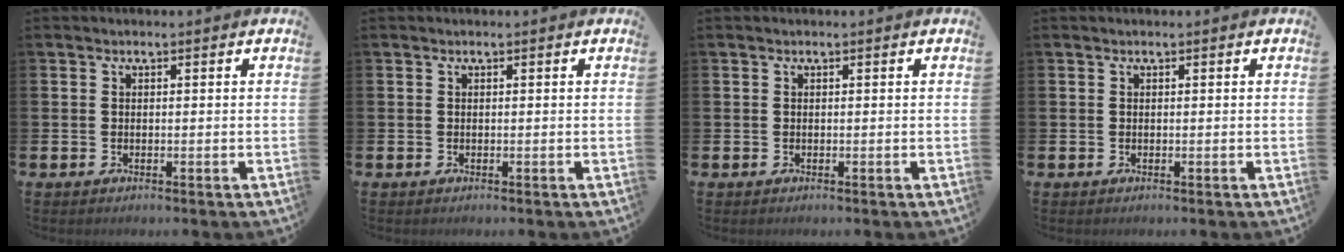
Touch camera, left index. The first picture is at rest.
{"total": 0.0}
{"total": 0.0}
{"total": 0.0}